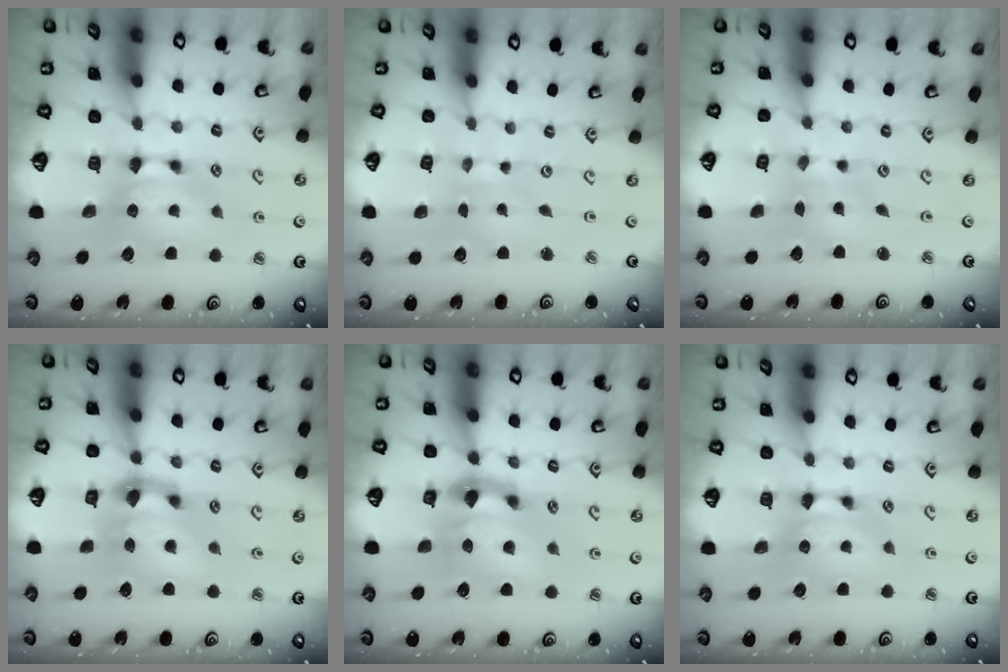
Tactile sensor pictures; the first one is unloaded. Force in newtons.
{"total": 5.1, "press": 5.1, "slide": 0.2}
{"total": 2.9, "press": 2.7, "slide": 0.9}
{"total": 4.0, "press": 3.5, "slide": 2.1}
{"total": 3.8, "press": 3.2, "slide": 2.0}
{"total": 0.0}